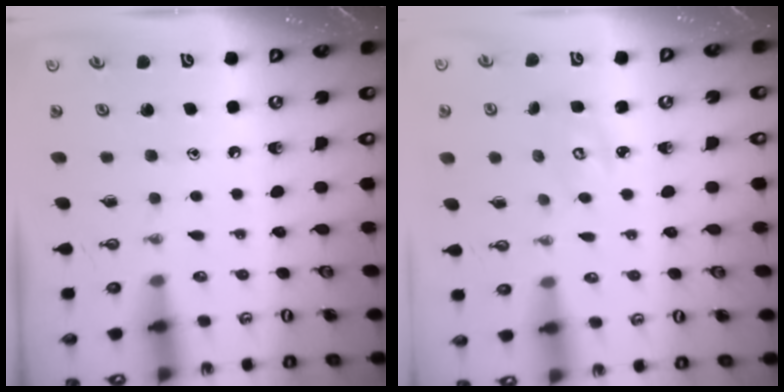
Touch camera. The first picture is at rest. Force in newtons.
{"total": 3.7, "press": 3.6, "slide": 0.3}